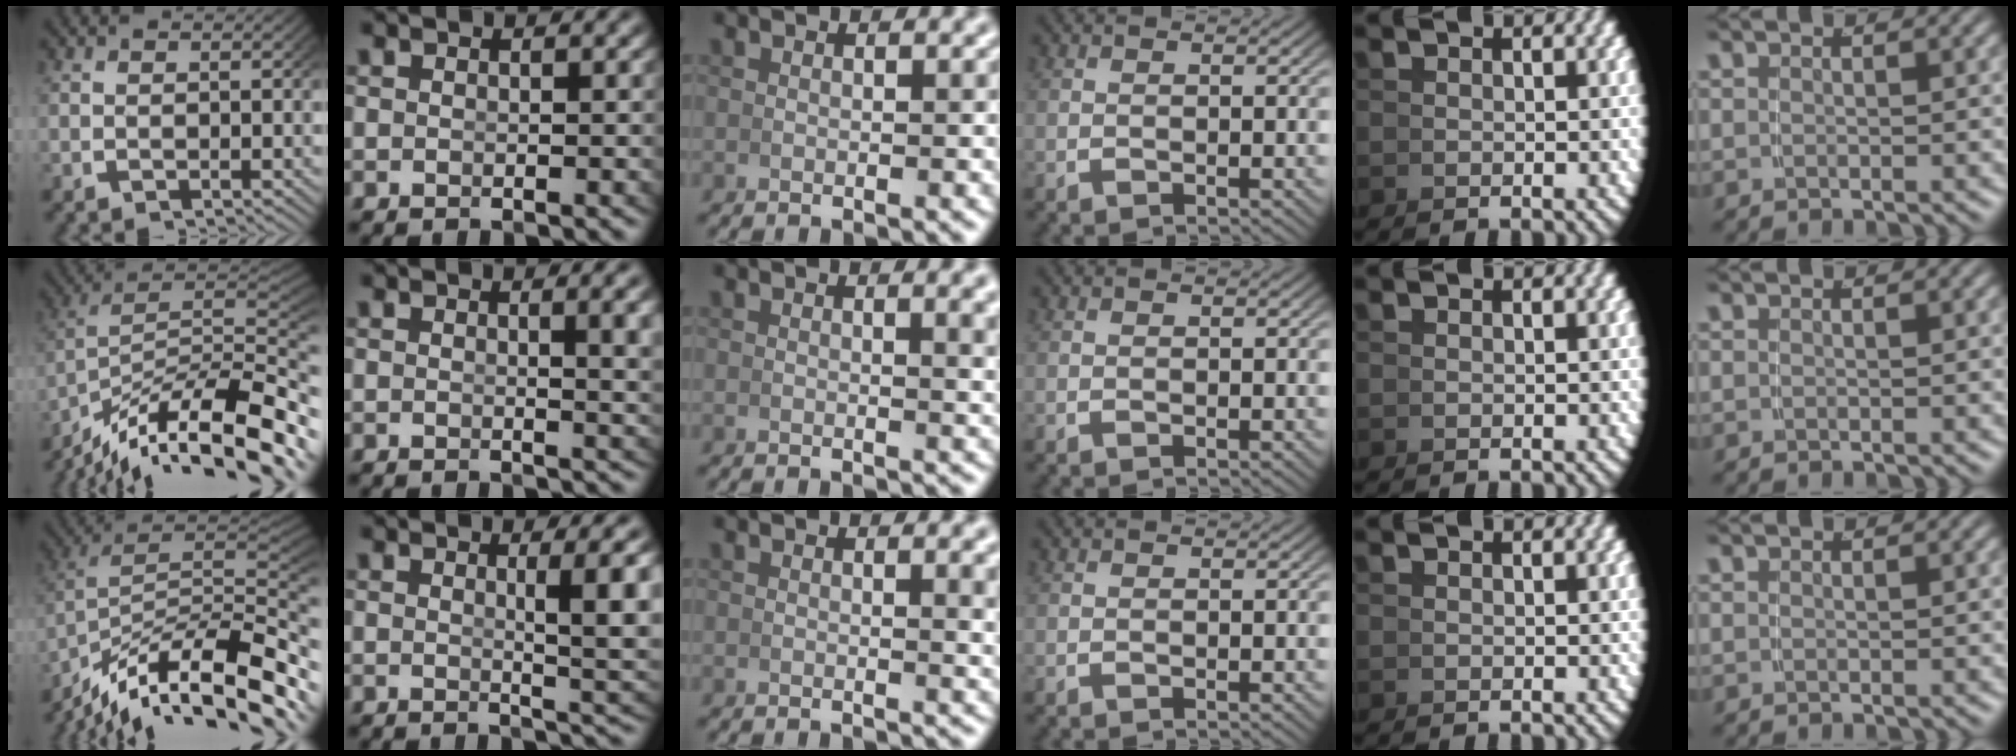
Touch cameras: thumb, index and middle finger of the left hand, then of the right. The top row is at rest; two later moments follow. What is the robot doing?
{"motion": "lift_and_place", "object": "cup"}